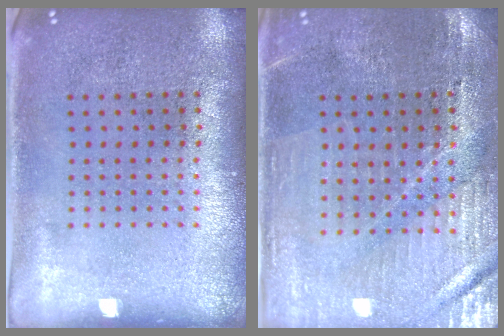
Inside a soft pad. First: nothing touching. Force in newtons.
{"total": 1.3, "press": 1.3, "slide": 0.2}